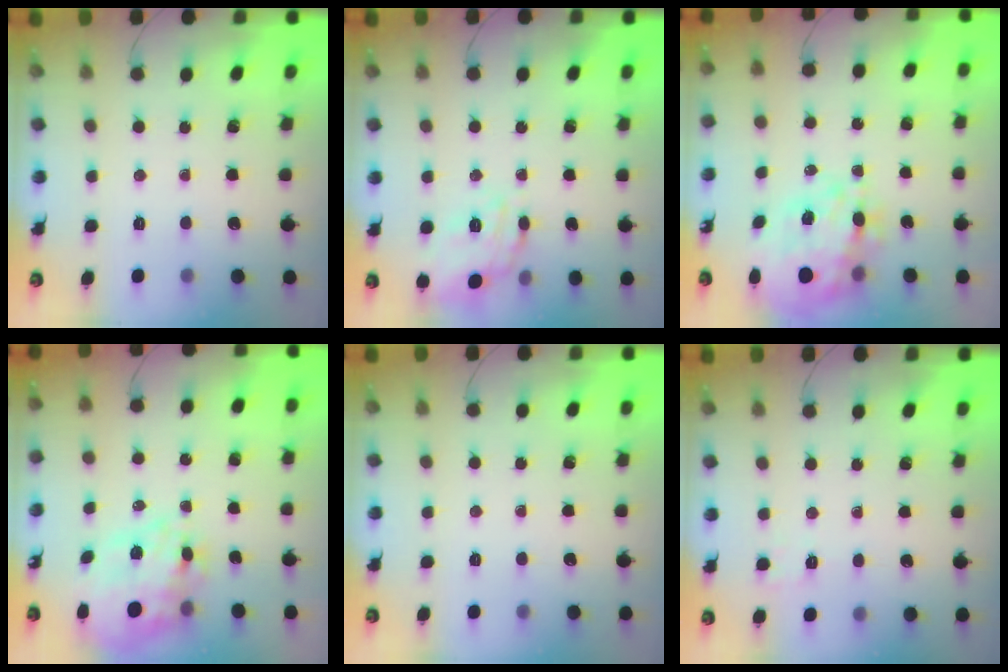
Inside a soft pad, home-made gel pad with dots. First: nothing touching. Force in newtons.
{"total": 16.9, "press": 16.9, "slide": 0.6}
{"total": 19.5, "press": 18.9, "slide": 4.9}
{"total": 15.8, "press": 15.4, "slide": 3.3}
{"total": 0.0}
{"total": 2.1, "press": 1.4, "slide": 1.6}